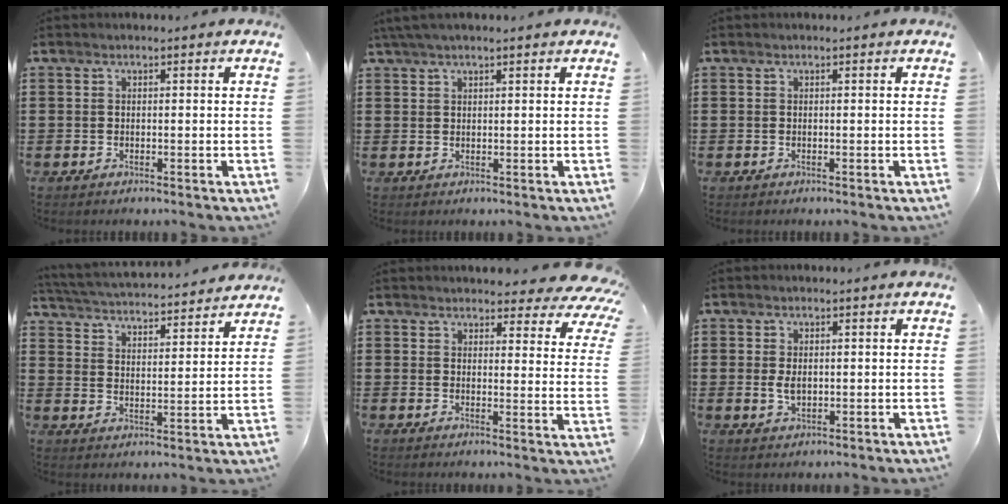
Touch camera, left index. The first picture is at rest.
{"total": 2.1, "force": [1.6, 0.1, 1.3], "torque": [-0.026, 0.002, 0.030]}
{"total": 0.0}
{"total": 3.8, "force": [3.8, -0.3, 0.4], "torque": [-0.030, -0.032, 0.060]}
{"total": 4.6, "force": [4.3, 0.9, 1.5], "torque": [-0.029, -0.022, 0.075]}
{"total": 2.5, "force": [0.2, 1.5, 2.1], "torque": [-0.050, 0.002, 0.002]}